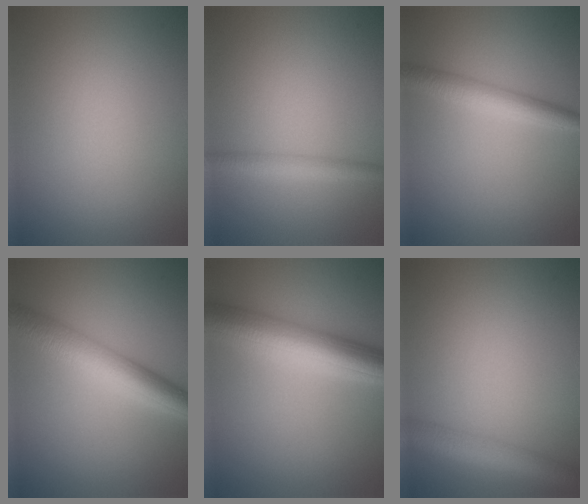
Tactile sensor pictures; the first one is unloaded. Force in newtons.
{"total": 2.3, "press": 2.3, "slide": 0.1}
{"total": 3.1, "press": 3.1, "slide": 0.0}
{"total": 6.5, "press": 6.5, "slide": 0.0}
{"total": 7.6, "press": 7.6, "slide": 0.2}
{"total": 4.3, "press": 4.2, "slide": 0.2}